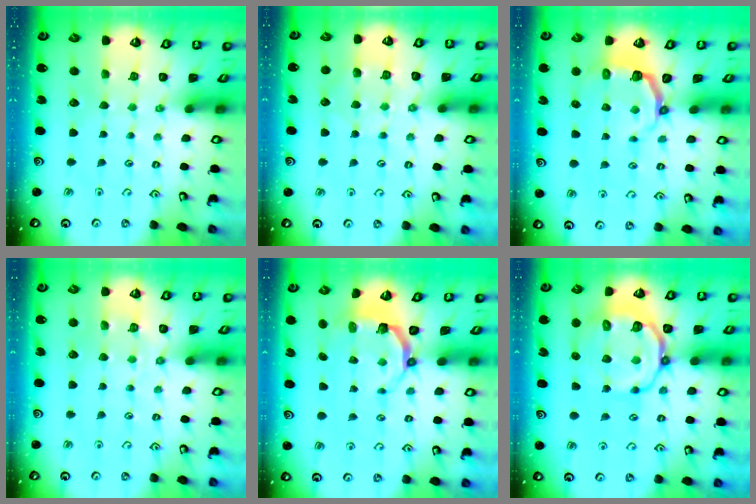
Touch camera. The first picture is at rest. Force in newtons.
{"total": 7.2, "press": 7.2, "slide": 1.0}
{"total": 4.5, "press": 3.0, "slide": 3.4}
{"total": 3.0, "press": 2.9, "slide": 0.7}
{"total": 5.1, "press": 3.6, "slide": 3.6}
{"total": 12.1, "press": 11.7, "slide": 3.2}